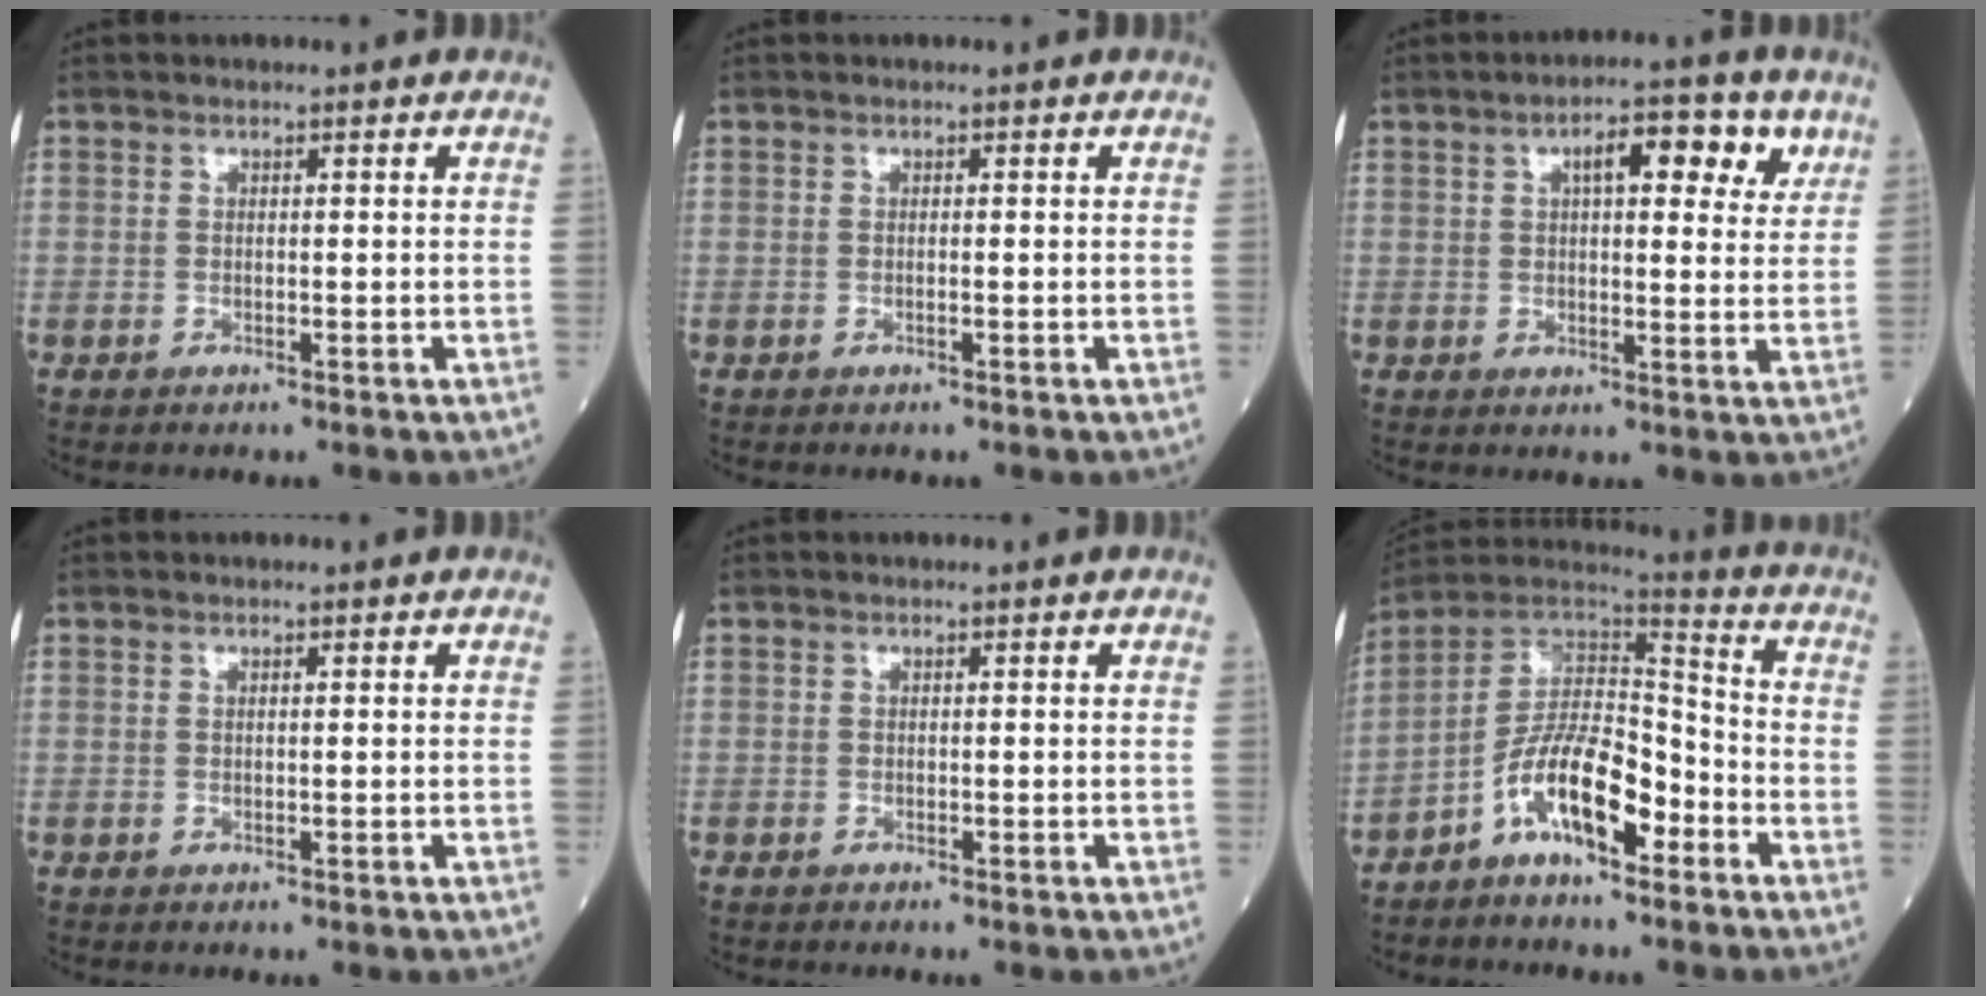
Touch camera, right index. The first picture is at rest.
{"total": 0.0}
{"total": 9.0, "force": [4.1, 3.2, 7.3], "torque": [-0.096, 0.013, 0.052]}
{"total": 0.0}
{"total": 0.0}
{"total": 11.9, "force": [-6.0, 4.1, 9.4], "torque": [-0.177, 0.021, -0.110]}